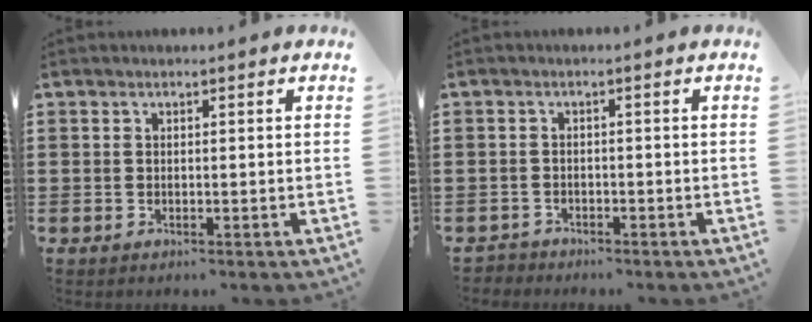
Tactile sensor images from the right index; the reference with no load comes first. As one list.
[{"total": 1.3, "force": [-1.2, 0.5, -0.1], "torque": [-0.002, 0.004, -0.030]}]